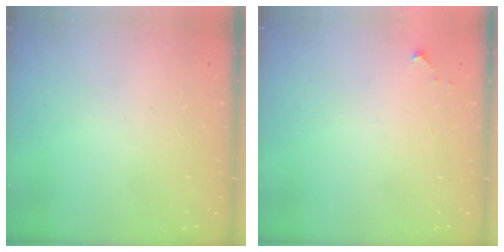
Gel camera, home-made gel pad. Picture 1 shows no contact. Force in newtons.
{"total": 2.6, "press": 2.6, "slide": 0.4}